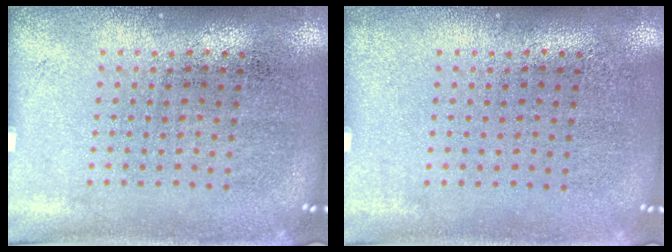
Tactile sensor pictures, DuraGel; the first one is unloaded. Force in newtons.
{"total": 0.0}